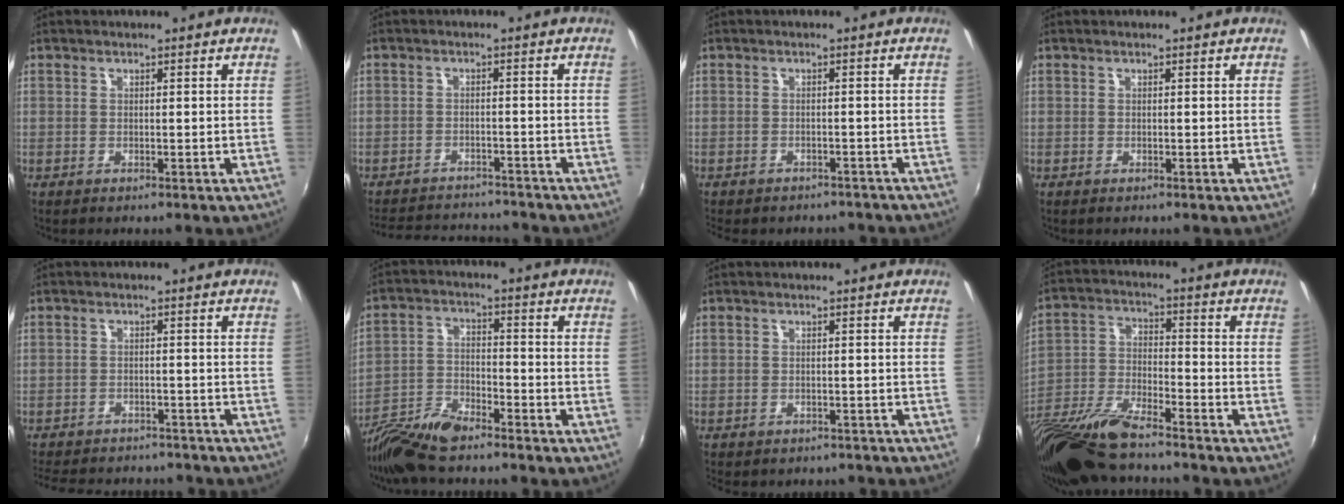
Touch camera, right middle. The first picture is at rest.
{"total": 10.9, "force": [-10.0, 3.2, 3.1], "torque": [-0.083, 0.021, -0.142]}
{"total": 7.0, "force": [-6.1, 2.5, 2.3], "torque": [-0.054, -0.015, -0.076]}
{"total": 0.0}
{"total": 13.4, "force": [-11.4, 5.2, 4.7], "torque": [-0.118, 0.005, -0.157]}
{"total": 9.8, "force": [-8.4, 2.1, 4.6], "torque": [-0.100, -0.004, -0.167]}
{"total": 4.9, "force": [-4.3, 1.8, 1.6], "torque": [-0.035, -0.013, -0.050]}
{"total": 17.1, "force": [-13.7, 3.0, 9.7], "torque": [-0.205, -0.042, -0.261]}